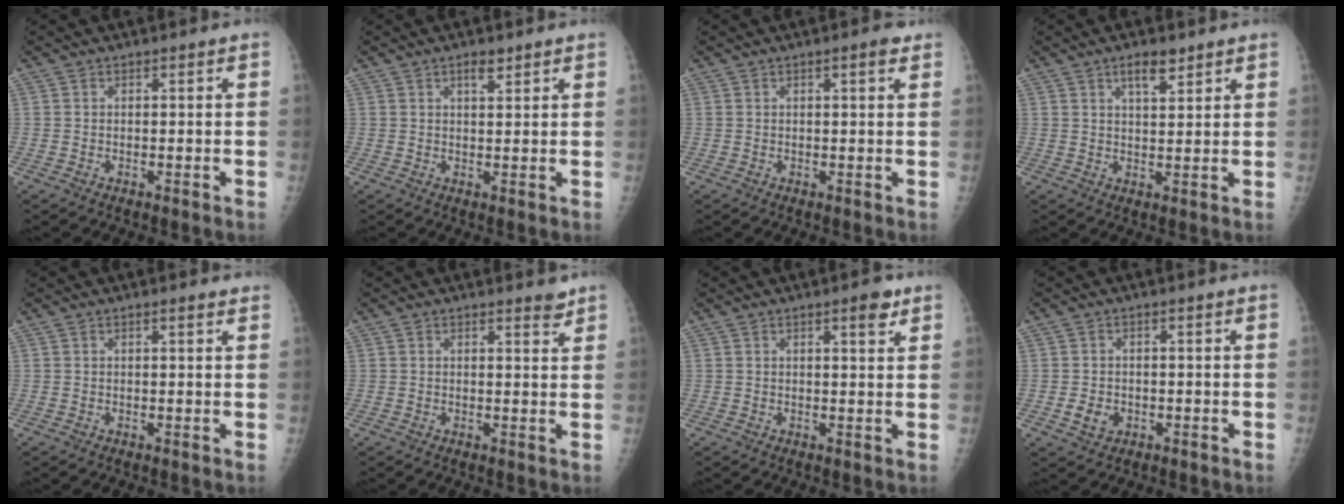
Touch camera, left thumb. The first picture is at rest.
{"total": 2.2, "force": [1.5, 0.9, 1.4], "torque": [-0.011, -0.009, 0.026]}
{"total": 1.9, "force": [1.1, 0.5, 1.5], "torque": [-0.018, -0.003, 0.012]}
{"total": 4.4, "force": [2.9, 1.6, 2.8], "torque": [-0.030, -0.018, 0.050]}
{"total": 1.3, "force": [0.9, 0.4, 0.8], "torque": [-0.010, -0.003, 0.011]}
{"total": 2.0, "force": [1.7, 0.6, 0.8], "torque": [0.000, -0.013, 0.020]}
{"total": 3.0, "force": [1.9, 0.9, 2.2], "torque": [-0.024, -0.009, 0.023]}
{"total": 3.1, "force": [-1.0, 2.4, 1.6], "torque": [-0.016, 0.003, -0.009]}